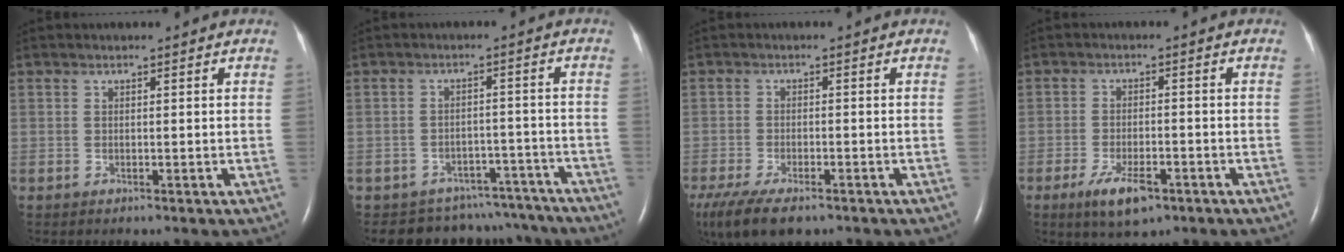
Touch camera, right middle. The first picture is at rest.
{"total": 10.5, "force": [-9.5, 4.5, -0.1], "torque": [0.011, 0.034, -0.109]}
{"total": 11.0, "force": [-7.7, 4.0, 6.8], "torque": [-0.131, -0.021, -0.121]}
{"total": 6.3, "force": [-3.6, 2.2, 4.6], "torque": [-0.089, -0.008, -0.056]}